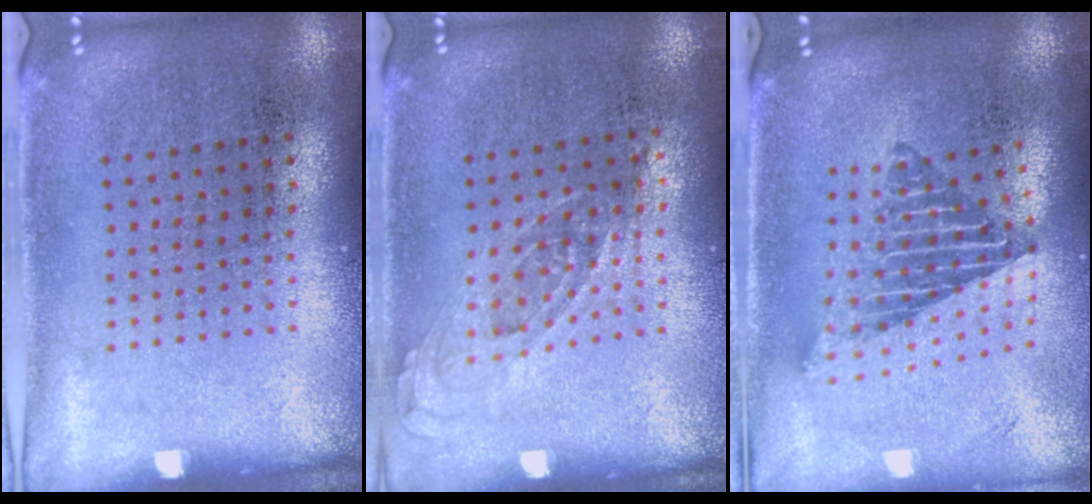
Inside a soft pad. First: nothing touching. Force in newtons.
{"total": 0.7, "press": 0.7, "slide": 0.3}
{"total": 2.0, "press": 1.6, "slide": 1.3}